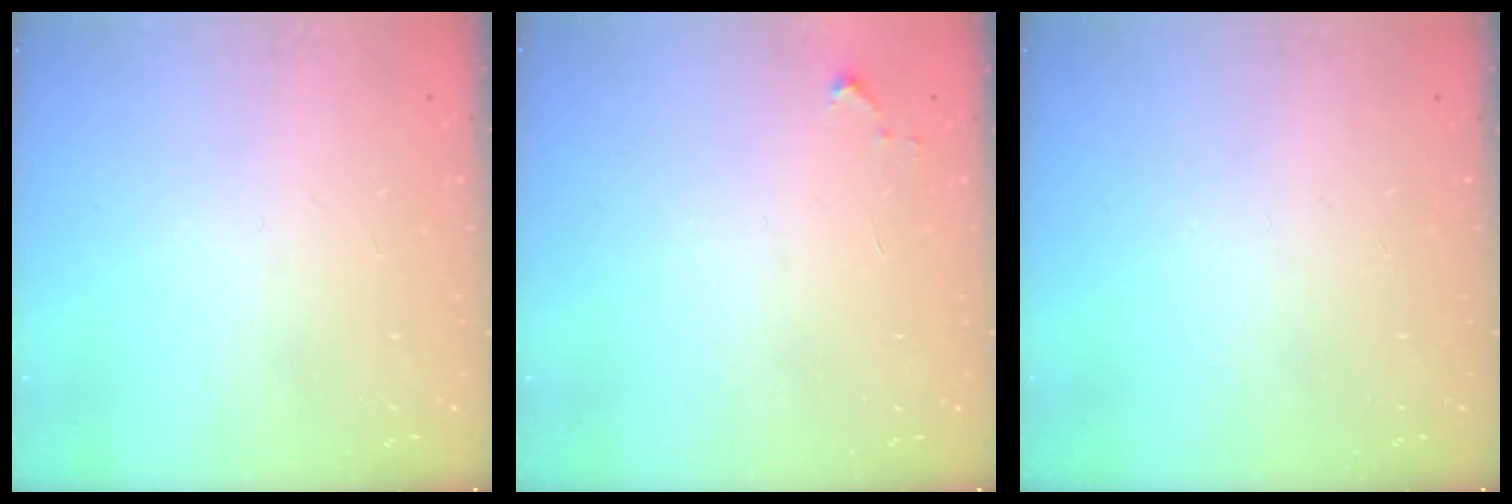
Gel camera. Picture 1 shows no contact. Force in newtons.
{"total": 3.5, "press": 3.5, "slide": 0.3}
{"total": 0.0}